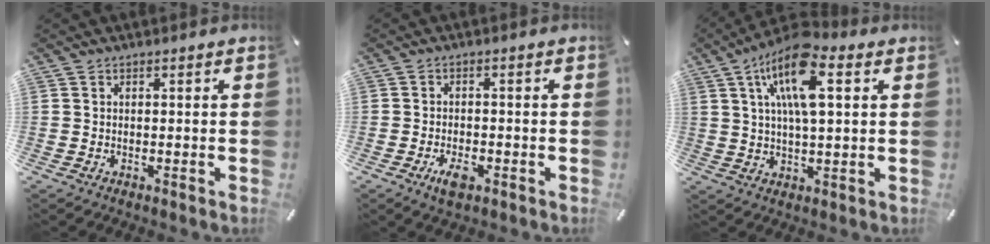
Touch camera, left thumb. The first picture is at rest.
{"total": 4.0, "force": [-2.1, 2.0, 2.7], "torque": [-0.054, 0.005, -0.038]}
{"total": 13.8, "force": [5.5, 5.2, 11.5], "torque": [-0.222, -0.004, 0.094]}